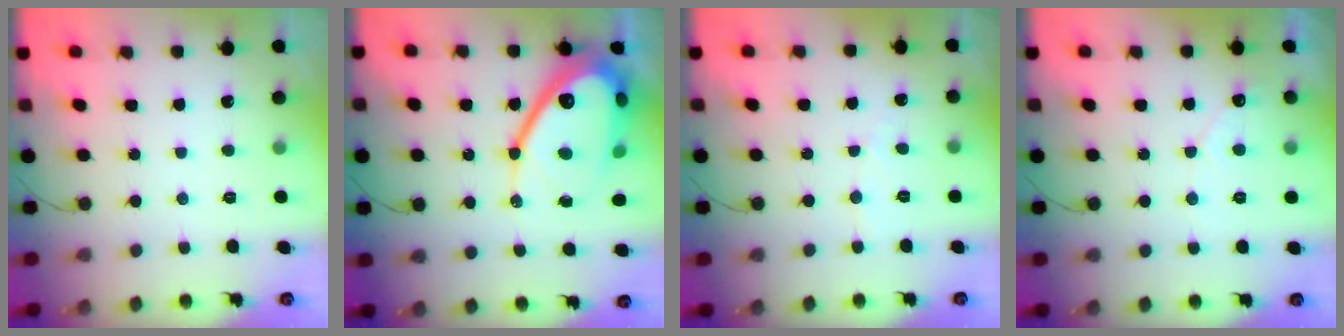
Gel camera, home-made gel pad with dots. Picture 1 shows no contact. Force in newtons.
{"total": 22.5, "press": 22.4, "slide": 1.8}
{"total": 2.8, "press": 2.8, "slide": 0.2}
{"total": 3.0, "press": 3.0, "slide": 0.1}